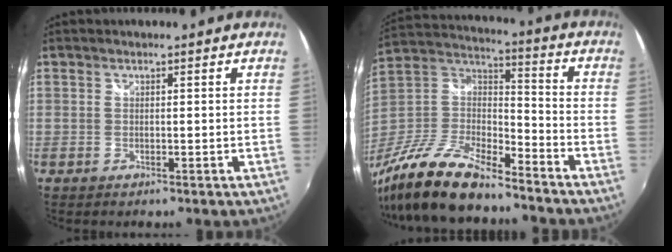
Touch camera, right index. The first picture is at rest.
{"total": 21.3, "force": [-16.3, 5.9, 12.4], "torque": [-0.269, -0.021, -0.303]}